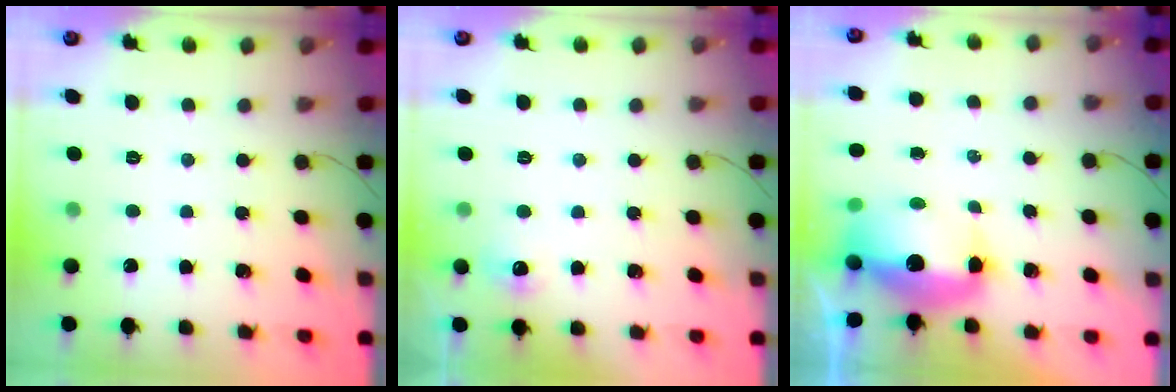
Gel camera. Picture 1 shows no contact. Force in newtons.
{"total": 5.7, "press": 5.5, "slide": 1.5}
{"total": 12.4, "press": 12.1, "slide": 2.7}